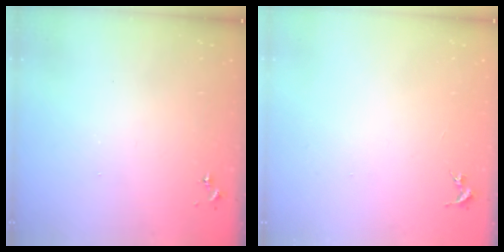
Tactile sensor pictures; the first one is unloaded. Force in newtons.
{"total": 0.0}